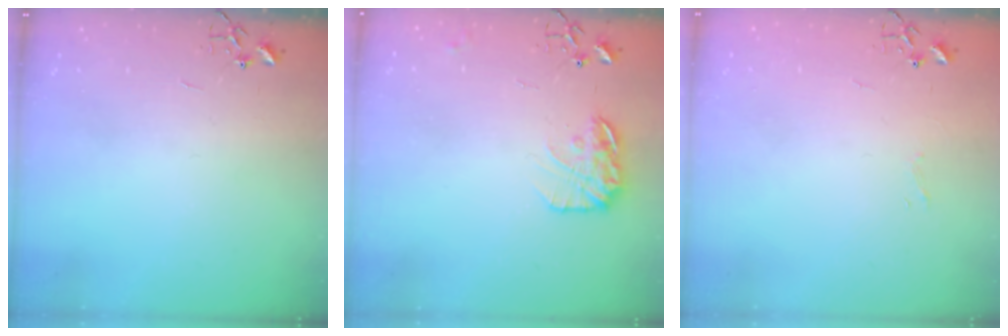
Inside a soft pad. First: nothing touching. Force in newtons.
{"total": 13.3, "press": 13.3, "slide": 0.8}
{"total": 3.4, "press": 3.4, "slide": 0.3}